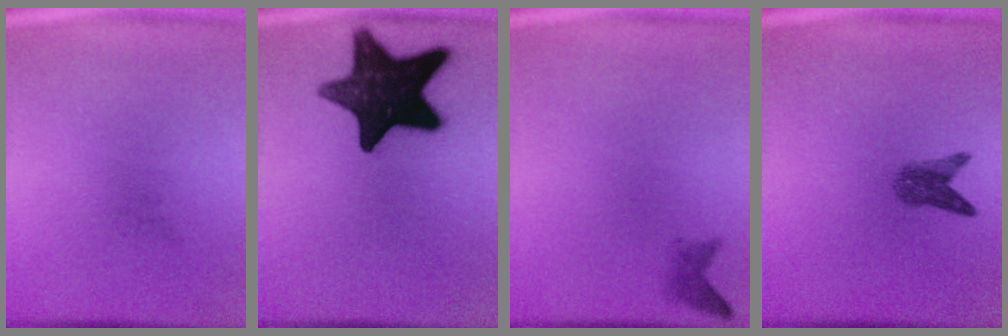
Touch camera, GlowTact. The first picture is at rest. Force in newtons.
{"total": 15.9}
{"total": 1.3}
{"total": 2.9}